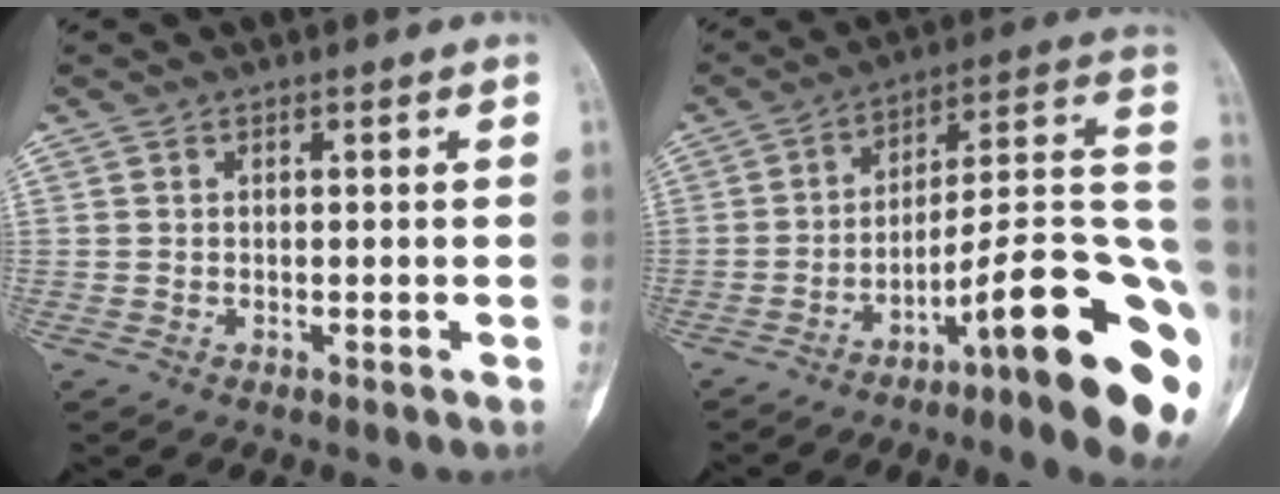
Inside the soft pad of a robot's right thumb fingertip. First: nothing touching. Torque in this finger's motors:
{"motor_torque": [0.56, 0.69, 1.45, -1.32, 0.05]}